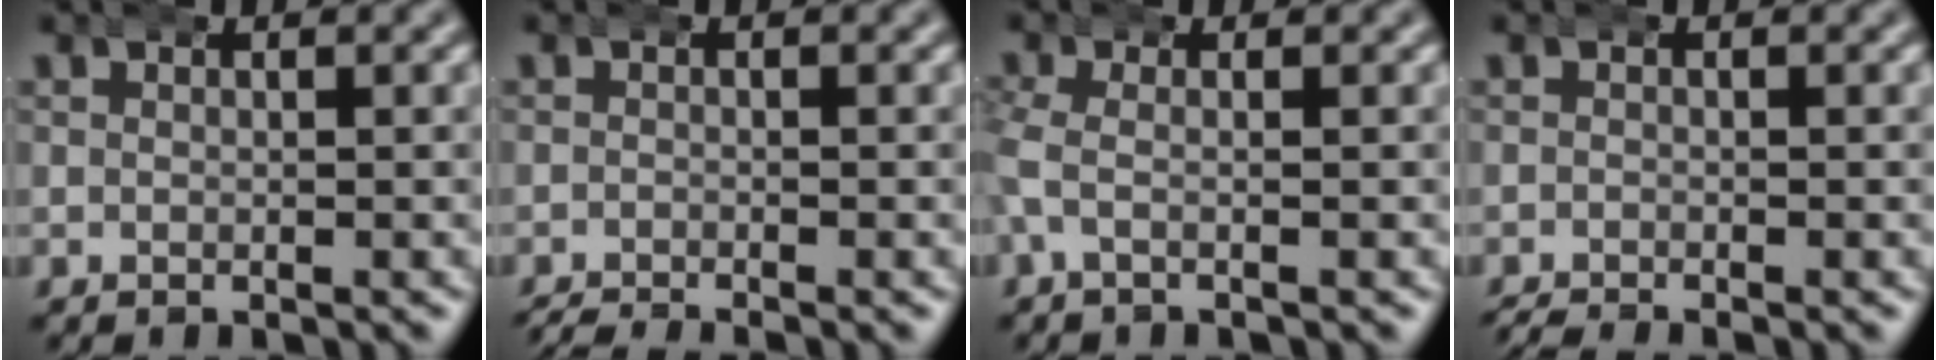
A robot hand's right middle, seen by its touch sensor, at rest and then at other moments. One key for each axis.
{"total": 2.3, "fx": -2.2, "fy": 0.3, "fz": 0.5, "tx": -0.009, "ty": -0.011, "tz": -0.034}
{"total": 2.4, "fx": -0.3, "fy": 1.4, "fz": 2.0, "tx": -0.052, "ty": 0.003, "tz": -0.010}
{"total": 1.5, "fx": -1.5, "fy": 0.2, "fz": 0.2, "tx": -0.008, "ty": -0.009, "tz": -0.023}